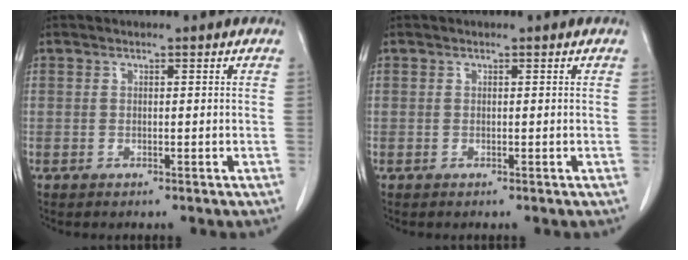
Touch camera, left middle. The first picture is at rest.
{"total": 0.0}